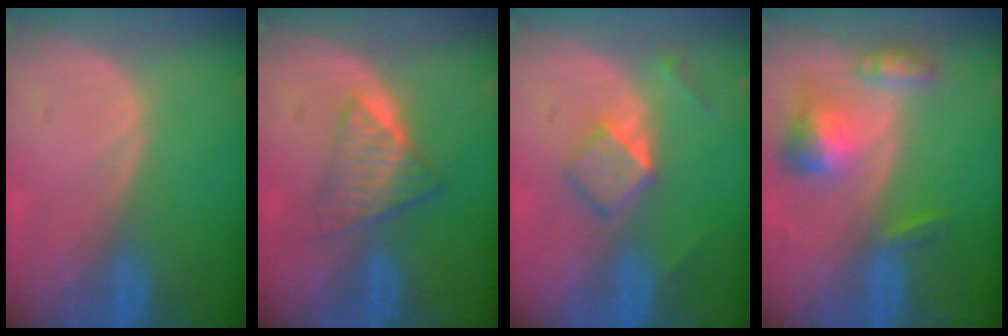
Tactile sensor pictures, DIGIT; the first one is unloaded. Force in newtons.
{"total": 5.9, "press": 5.1, "slide": 3.0}
{"total": 5.4, "press": 4.6, "slide": 2.8}
{"total": 6.5, "press": 6.0, "slide": 2.4}